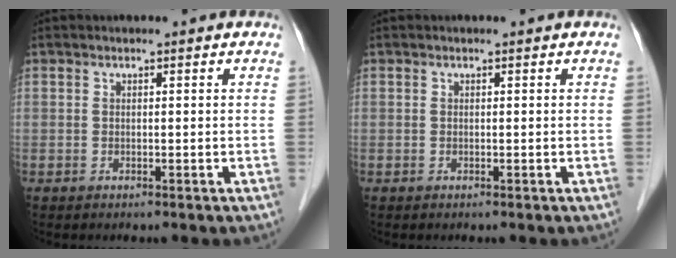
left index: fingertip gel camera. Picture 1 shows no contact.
{"total": 0.0}